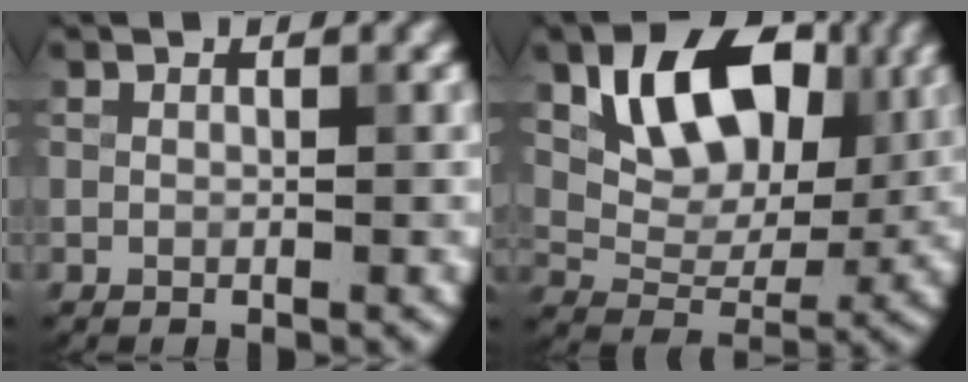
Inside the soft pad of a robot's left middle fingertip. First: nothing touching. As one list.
[{"total": 9.3, "force": [3.4, 5.9, 6.3], "torque": [-0.105, -0.006, 0.053]}]